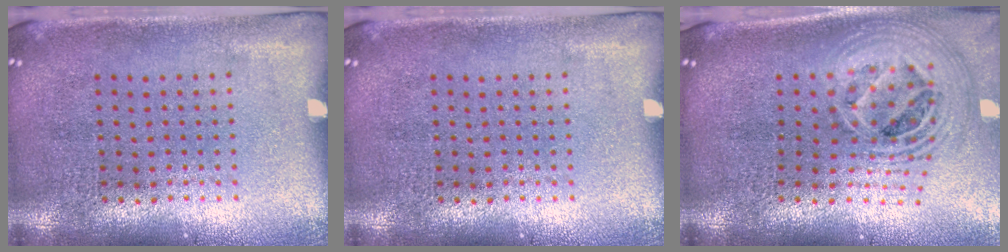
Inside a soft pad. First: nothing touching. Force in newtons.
{"total": 0.0}
{"total": 2.5, "press": 1.8, "slide": 1.7}